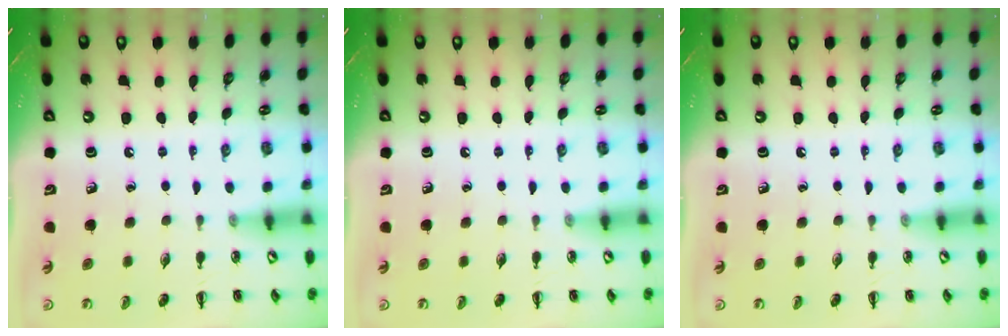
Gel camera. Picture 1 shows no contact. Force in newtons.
{"total": 0.0}
{"total": 0.0}